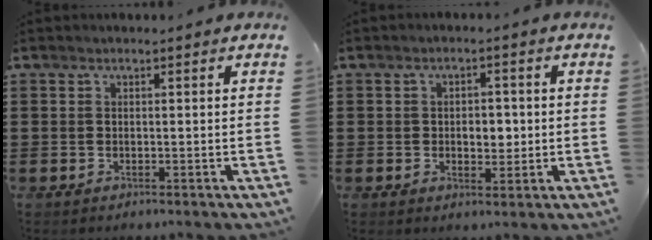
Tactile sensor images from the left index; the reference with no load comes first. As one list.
[{"total": 3.5, "force": [-0.2, 2.1, 2.8], "torque": [-0.042, 0.000, -0.011]}]